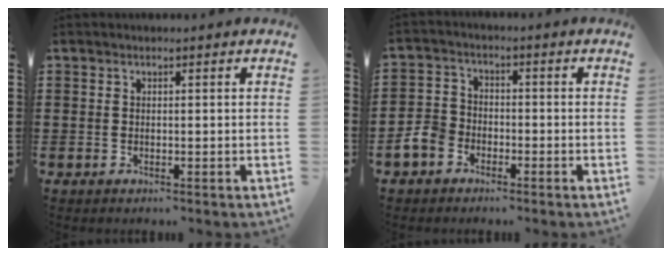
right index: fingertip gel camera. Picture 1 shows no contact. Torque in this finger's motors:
{"motor_torque": [0.24, 0.51, 0.18, 0.02]}